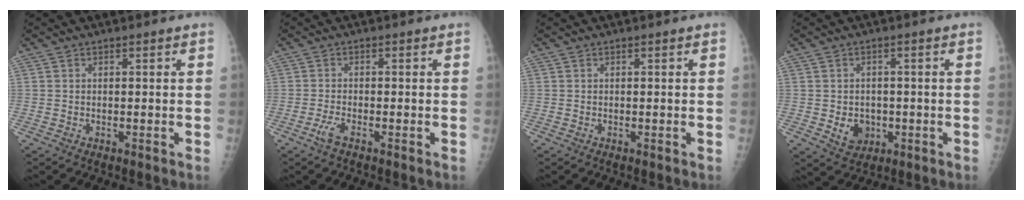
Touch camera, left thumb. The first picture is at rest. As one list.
[{"total": 2.1, "force": [-1.3, 0.5, 1.5], "torque": [-0.039, 0.001, -0.029]}, {"total": 0.0}, {"total": 5.0, "force": [-1.0, 4.2, 2.6], "torque": [-0.019, 0.002, -0.005]}]